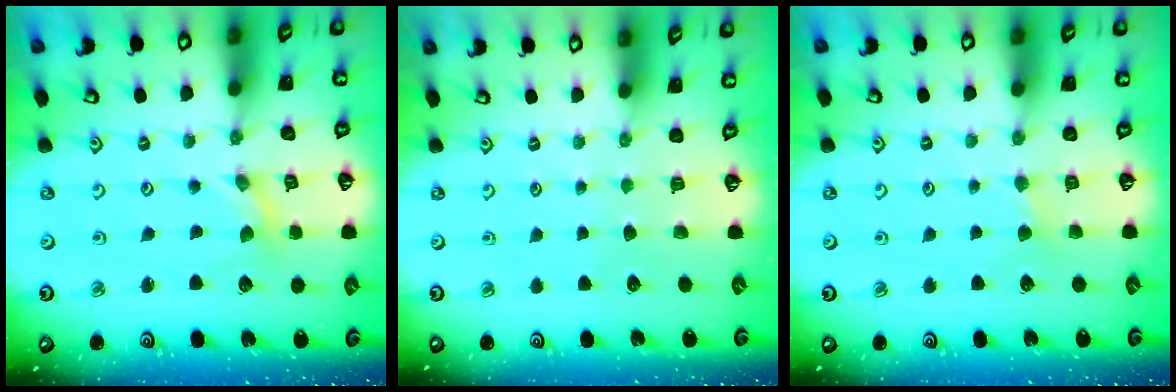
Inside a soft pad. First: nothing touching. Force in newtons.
{"total": 0.0}
{"total": 2.1, "press": 2.1, "slide": 0.3}